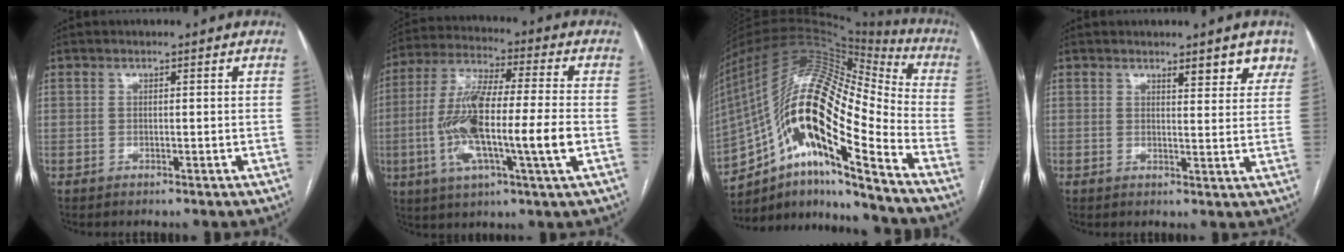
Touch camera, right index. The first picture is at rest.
{"total": 16.2, "force": [-2.8, 1.6, 15.9], "torque": [-0.312, 0.001, -0.053]}
{"total": 24.7, "force": [-11.6, 5.7, 21.1], "torque": [-0.385, 0.024, -0.201]}
{"total": 4.7, "force": [3.7, 1.4, 2.6], "torque": [-0.022, -0.008, 0.036]}